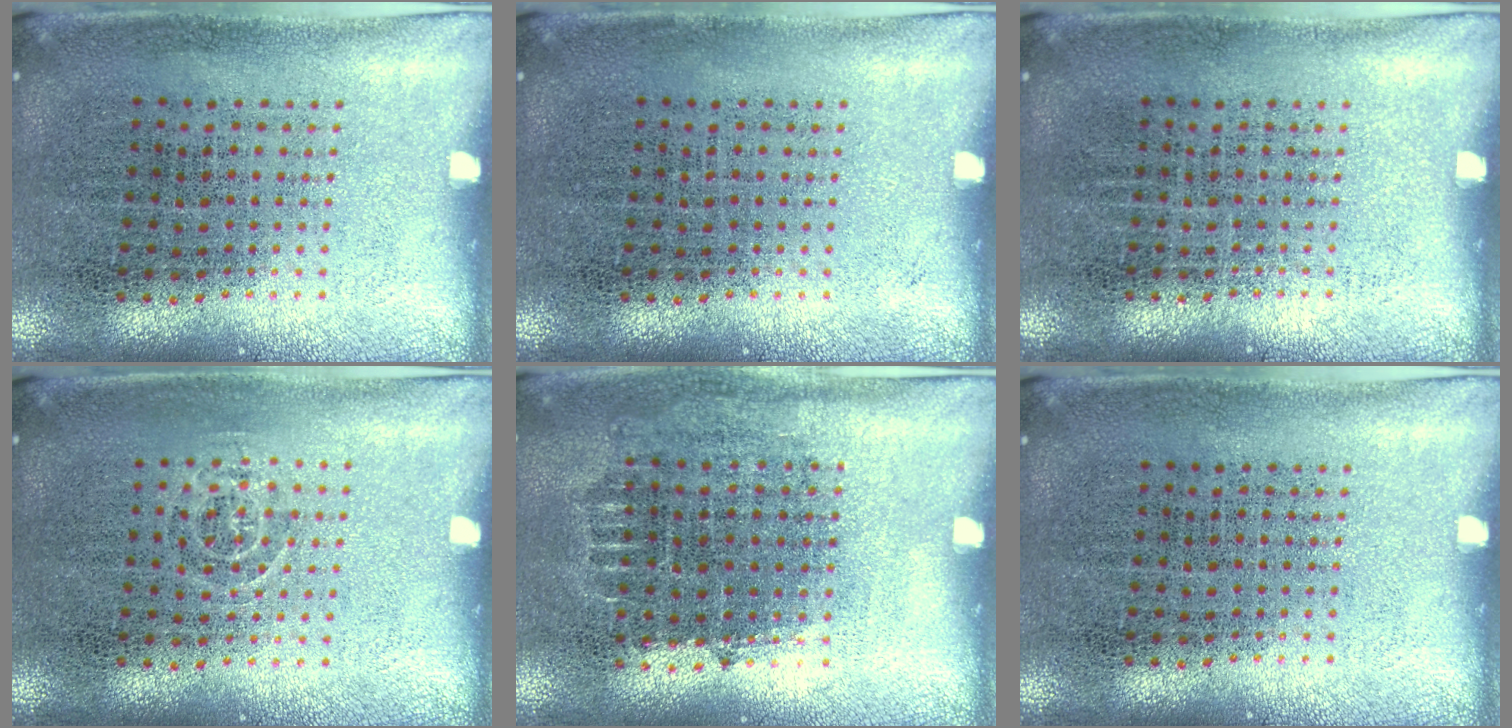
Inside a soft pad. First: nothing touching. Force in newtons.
{"total": 0.0}
{"total": 0.0}
{"total": 0.8, "press": 0.5, "slide": 0.6}
{"total": 0.7, "press": 0.7, "slide": 0.3}
{"total": 0.0}